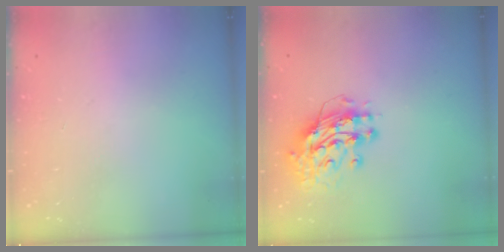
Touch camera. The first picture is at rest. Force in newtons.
{"total": 12.9, "press": 12.8, "slide": 1.2}